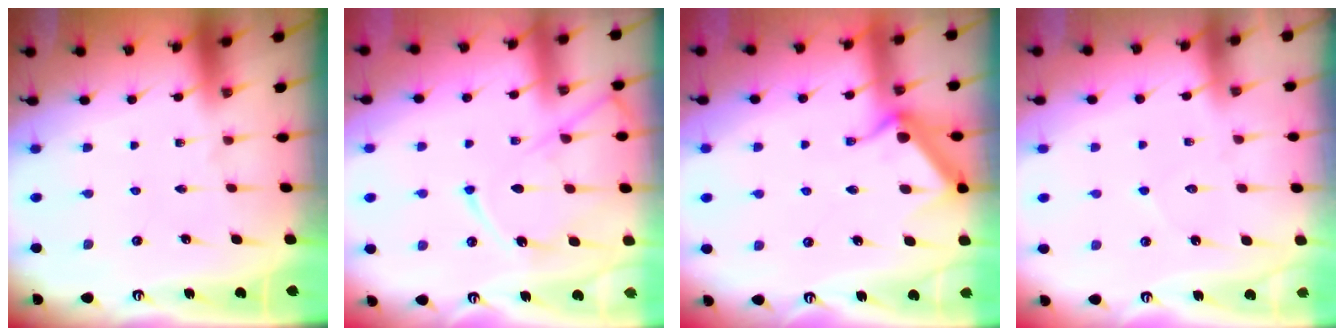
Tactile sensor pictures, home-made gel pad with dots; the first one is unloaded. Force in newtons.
{"total": 11.6, "press": 11.5, "slide": 1.2}
{"total": 10.8, "press": 10.8, "slide": 0.3}
{"total": 4.9, "press": 4.9, "slide": 0.6}